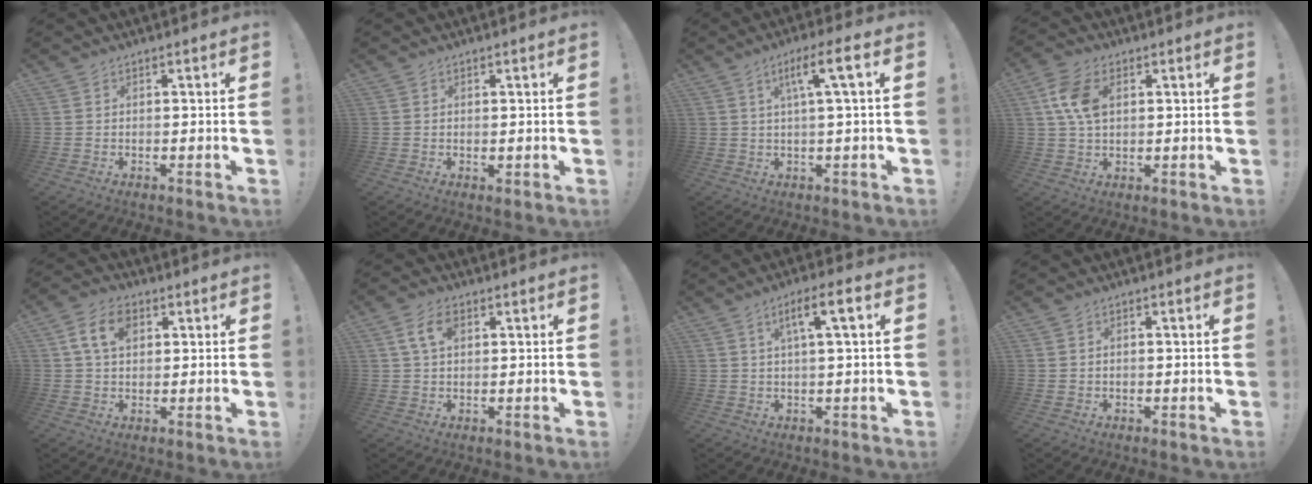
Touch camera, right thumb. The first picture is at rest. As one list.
[{"total": 0.6, "force": [0.4, 0.4, 0.2], "torque": [0.005, -0.002, 0.005]}, {"total": 7.9, "force": [2.1, 0.3, 7.6], "torque": [-0.136, 0.002, 0.027]}, {"total": 9.4, "force": [2.5, 5.9, 7.0], "torque": [-0.143, 0.003, 0.046]}, {"total": 8.8, "force": [2.7, 5.8, 6.0], "torque": [-0.109, 0.009, 0.050]}, {"total": 6.2, "force": [2.0, 3.5, 4.7], "torque": [-0.082, 0.003, 0.037]}, {"total": 6.8, "force": [1.8, 0.9, 6.5], "torque": [-0.107, 0.002, 0.022]}, {"total": 0.9, "force": [-0.2, 0.8, 0.4], "torque": [-0.014, 0.006, -0.004]}]